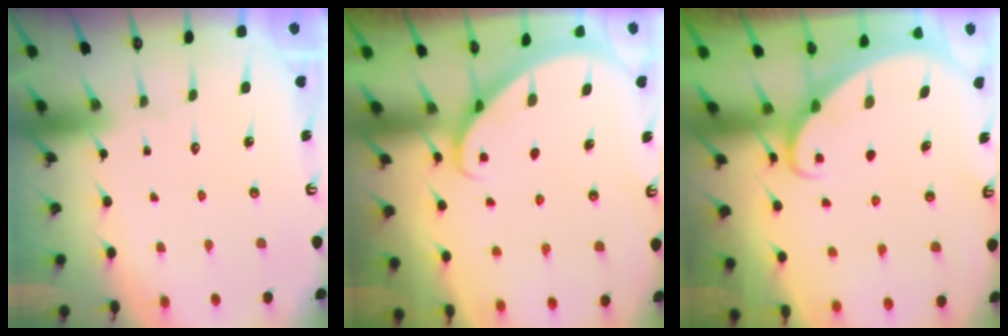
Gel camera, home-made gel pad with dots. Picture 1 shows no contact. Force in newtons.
{"total": 2.1, "press": 2.1, "slide": 0.1}
{"total": 2.3, "press": 2.3, "slide": 0.2}